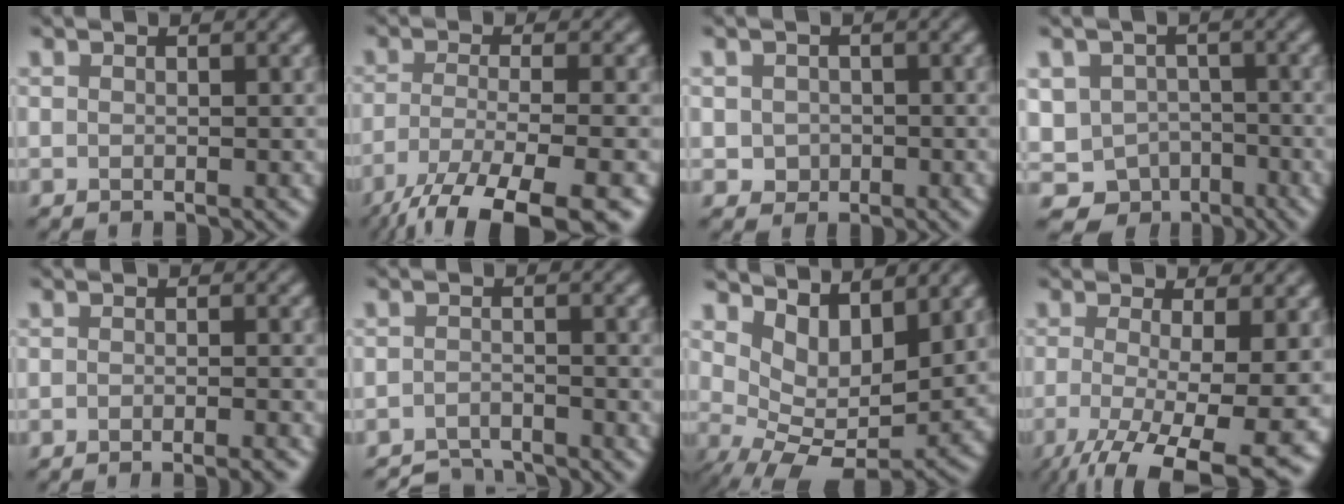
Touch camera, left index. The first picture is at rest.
{"total": 10.3, "force": [-6.8, 2.3, 7.3], "torque": [-0.117, -0.016, -0.121]}
{"total": 1.7, "force": [-0.4, 1.5, 0.6], "torque": [-0.014, -0.005, -0.007]}
{"total": 7.8, "force": [-4.4, 6.2, 1.8], "torque": [-0.017, -0.016, -0.067]}
{"total": 2.1, "force": [-1.4, 0.4, 1.5], "torque": [-0.007, -0.003, -0.027]}
{"total": 3.5, "force": [-3.5, 0.3, 0.1], "torque": [0.000, -0.004, -0.065]}
{"total": 6.4, "force": [2.2, 3.2, 5.1], "torque": [-0.096, -0.017, 0.042]}
{"total": 10.4, "force": [-3.5, 2.6, 9.5], "torque": [-0.132, -0.023, -0.053]}